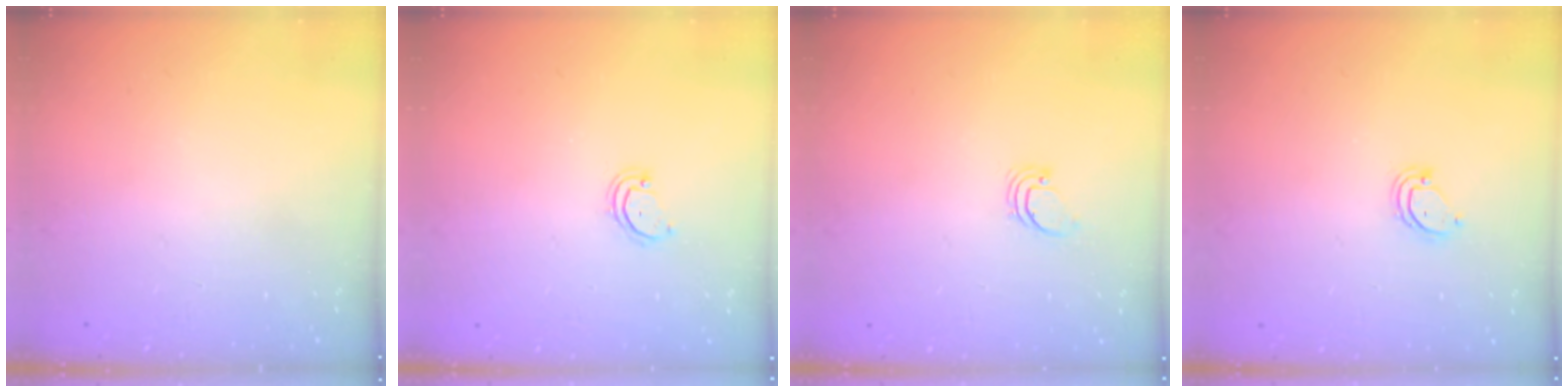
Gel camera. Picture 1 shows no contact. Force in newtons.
{"total": 3.1, "press": 3.1, "slide": 0.2}
{"total": 0.9, "press": 0.9, "slide": 0.0}
{"total": 3.4, "press": 3.4, "slide": 0.4}